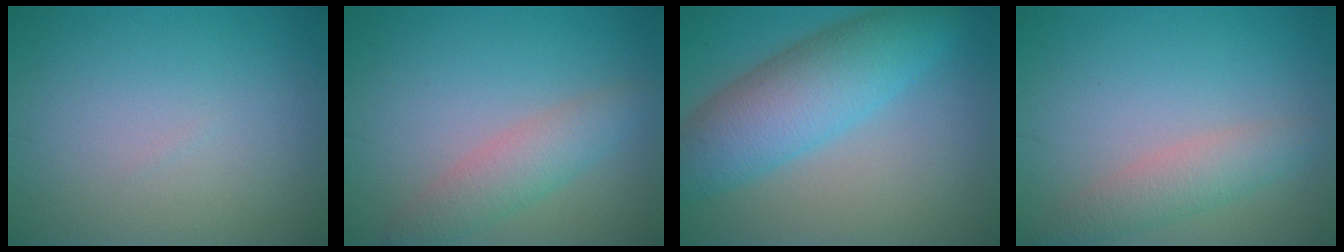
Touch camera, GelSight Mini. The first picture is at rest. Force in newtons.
{"total": 3.3, "press": 3.3, "slide": 0.2}
{"total": 7.9, "press": 7.9, "slide": 0.1}
{"total": 2.9, "press": 2.9, "slide": 0.2}